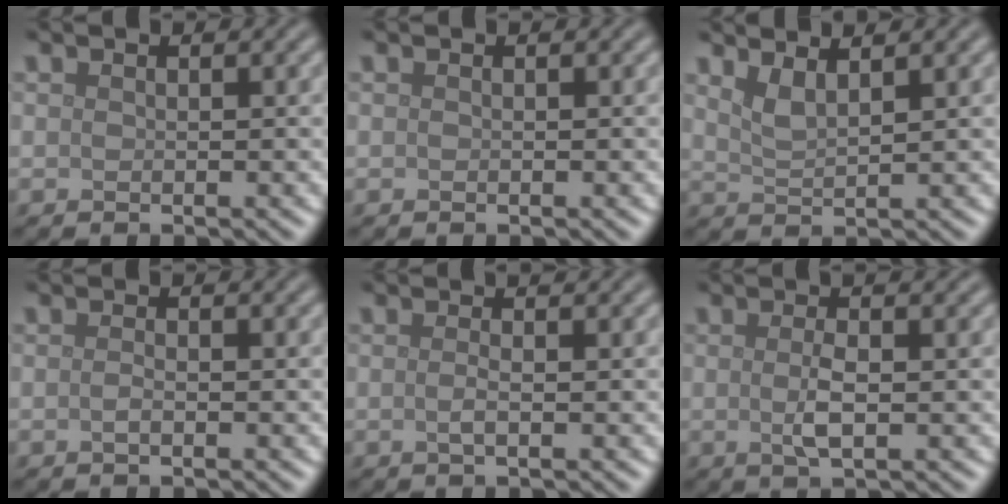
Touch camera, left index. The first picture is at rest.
{"total": 0.0}
{"total": 2.1, "force": [1.4, 0.6, 1.4], "torque": [-0.026, -0.003, 0.029]}
{"total": 0.8, "force": [-0.3, 0.2, 0.7], "torque": [-0.015, -0.001, -0.005]}
{"total": 1.3, "force": [0.0, 0.3, 1.3], "torque": [-0.023, 0.001, -0.003]}
{"total": 2.6, "force": [0.1, 0.6, 2.5], "torque": [-0.048, 0.002, 0.000]}